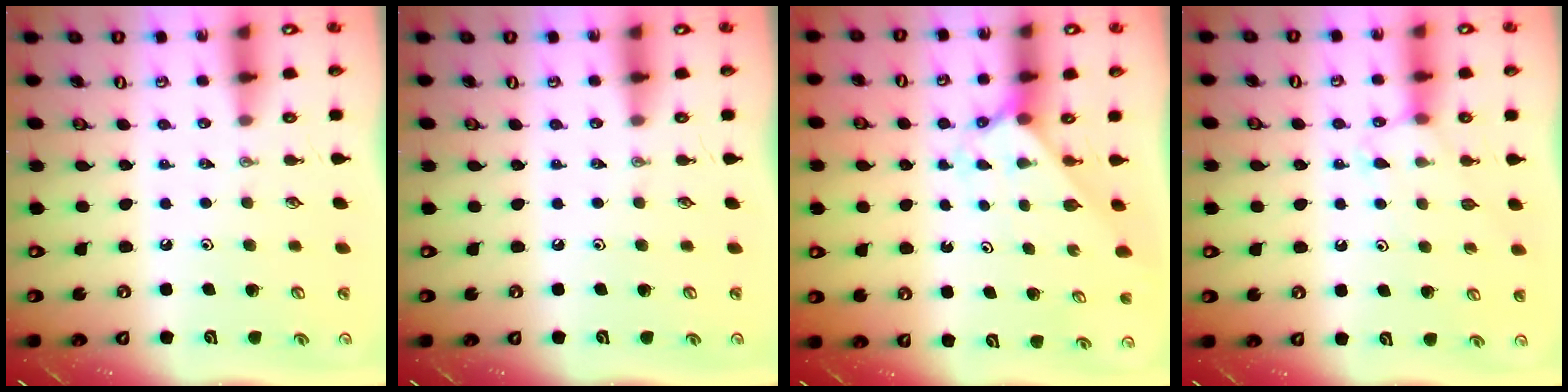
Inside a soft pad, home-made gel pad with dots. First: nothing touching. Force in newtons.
{"total": 0.0}
{"total": 2.4, "press": 2.4, "slide": 0.3}
{"total": 6.5, "press": 6.4, "slide": 0.9}